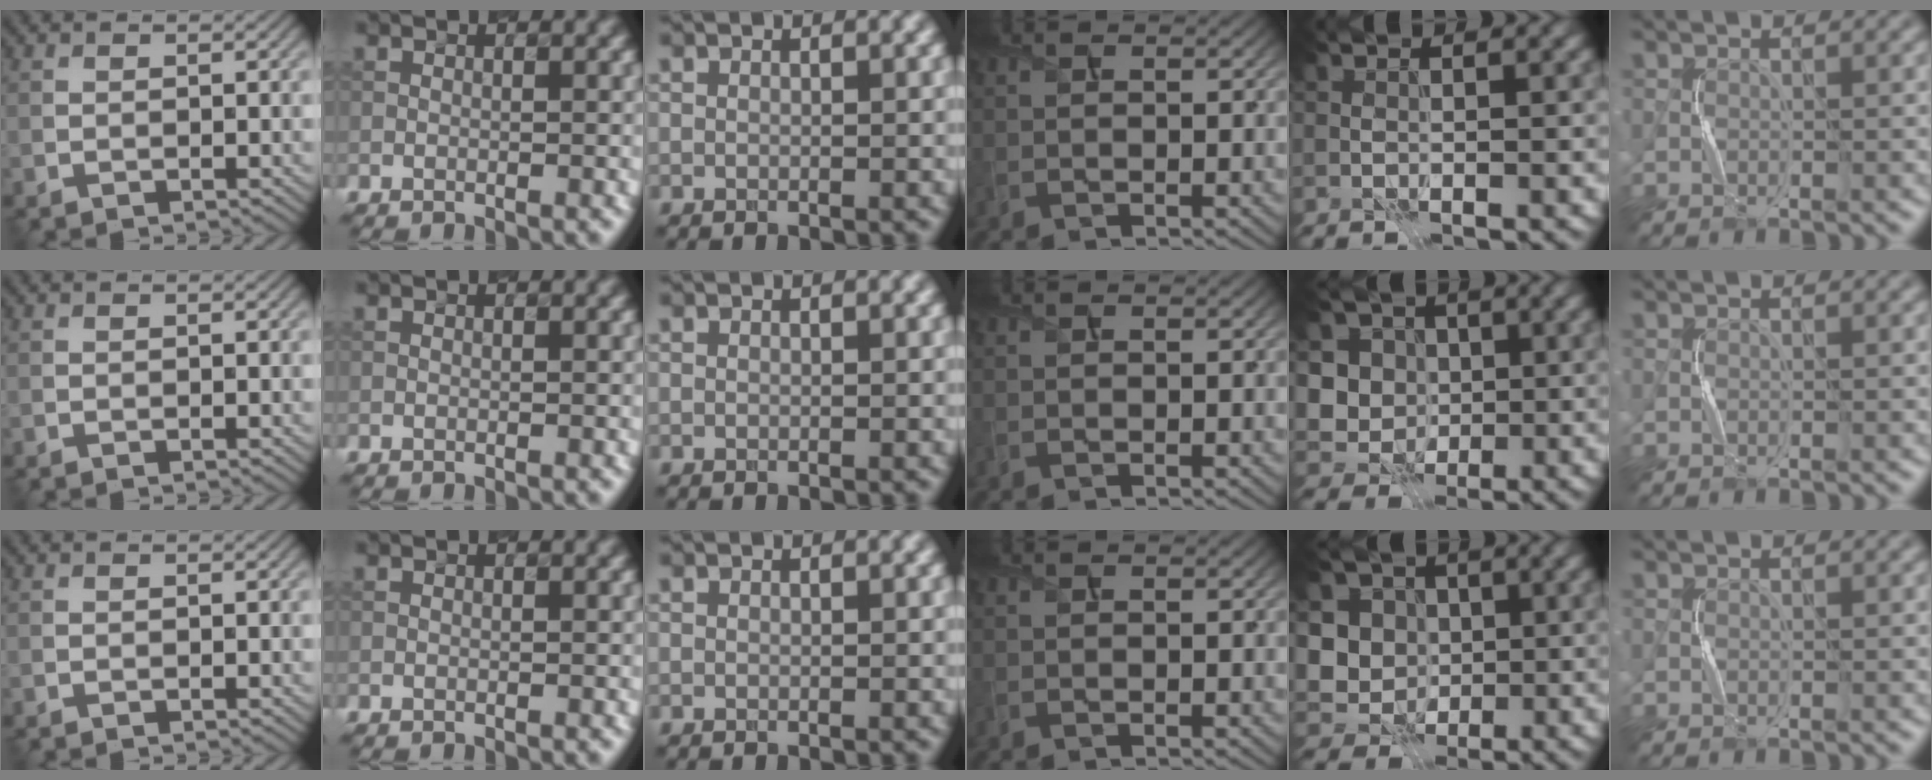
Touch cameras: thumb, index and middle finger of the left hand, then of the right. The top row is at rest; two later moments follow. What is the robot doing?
{"motion": "press", "object": "toy piano key"}